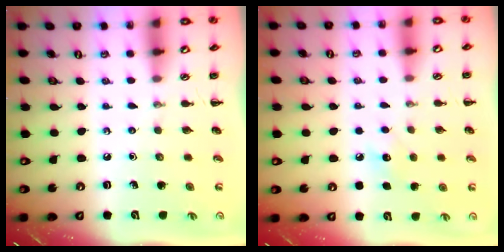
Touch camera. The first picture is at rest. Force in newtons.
{"total": 7.1, "press": 6.9, "slide": 1.9}